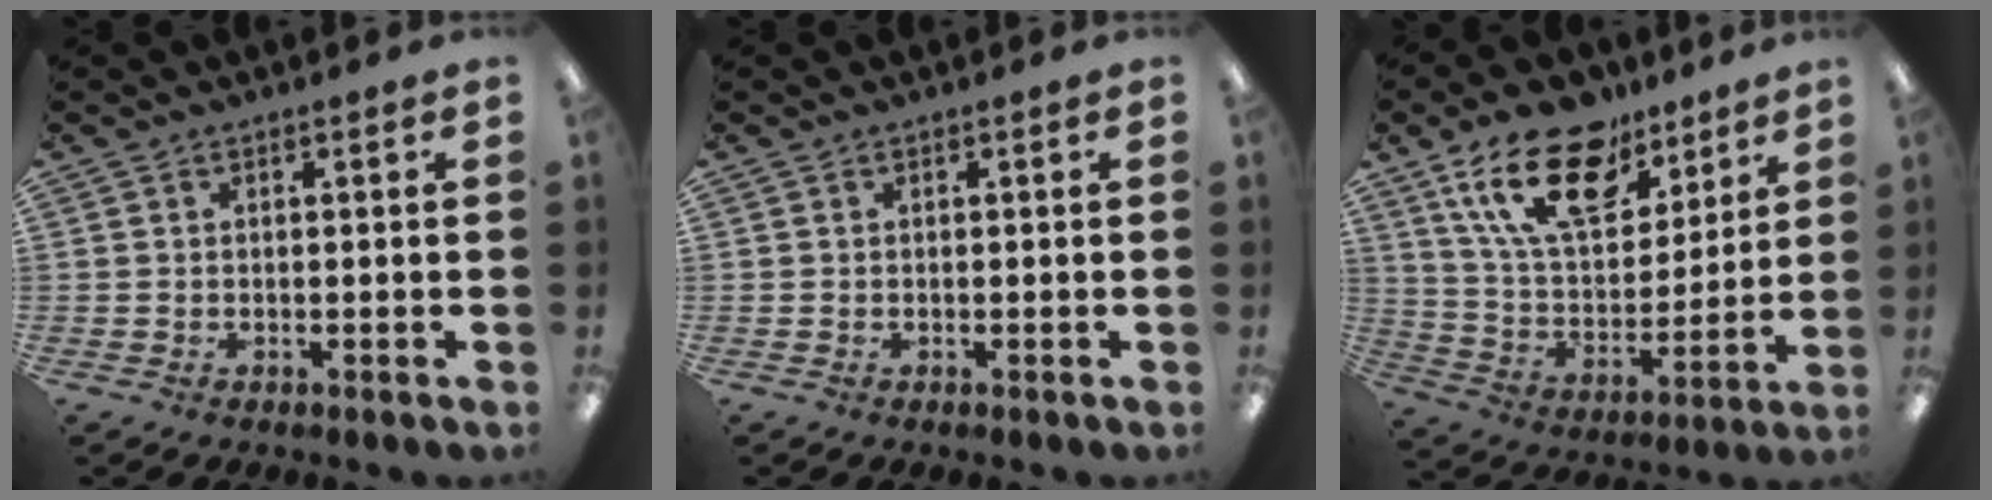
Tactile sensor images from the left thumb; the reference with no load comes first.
{"total": 0.0}
{"total": 20.8, "force": [12.6, 10.8, 12.4], "torque": [-0.219, -0.051, 0.227]}